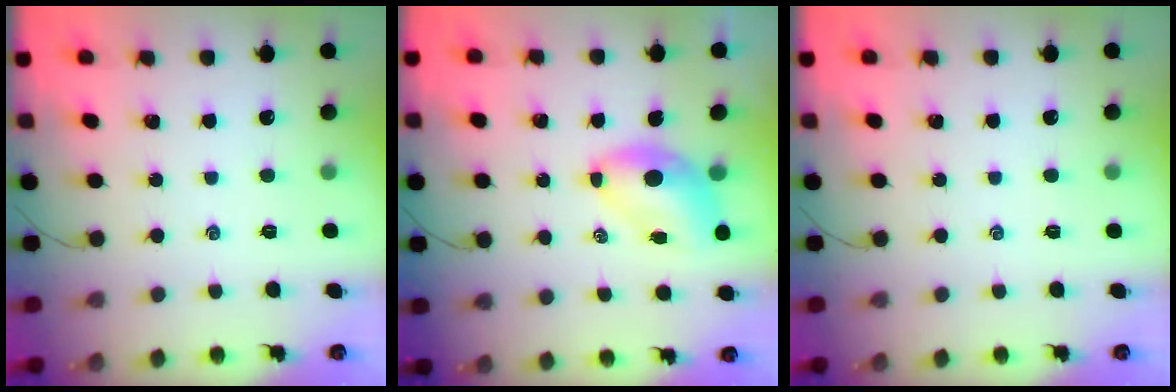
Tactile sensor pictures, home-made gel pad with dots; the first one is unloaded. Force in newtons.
{"total": 6.7, "press": 6.6, "slide": 1.3}
{"total": 1.1, "press": 0.9, "slide": 0.5}